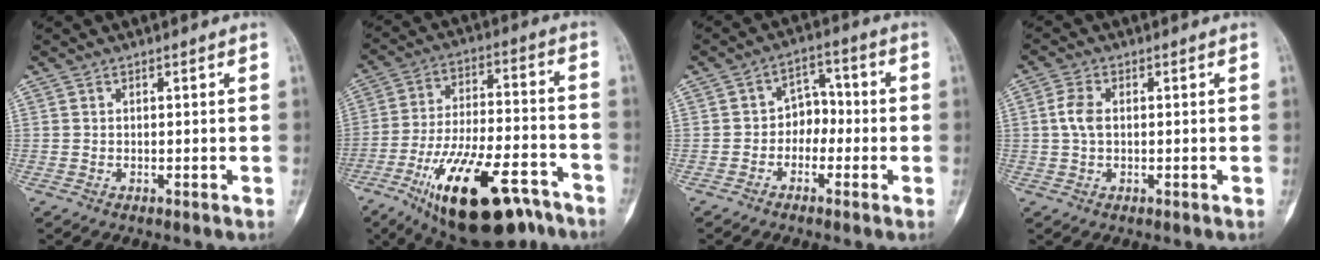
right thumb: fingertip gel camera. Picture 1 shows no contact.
{"total": 23.8, "force": [-13.6, 9.4, 17.1], "torque": [-0.281, 0.061, -0.217]}
{"total": 5.5, "force": [-1.3, 4.4, 3.1], "torque": [-0.015, 0.029, -0.036]}
{"total": 3.8, "force": [0.3, 2.3, 3.0], "torque": [-0.070, 0.007, 0.003]}